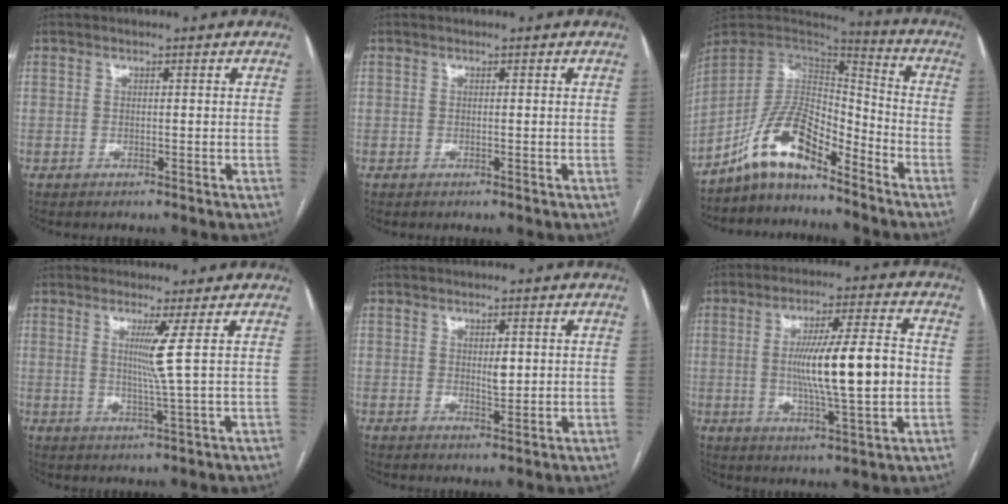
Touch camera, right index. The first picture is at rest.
{"total": 0.0}
{"total": 11.8, "force": [-8.7, 3.8, 7.0], "torque": [-0.130, 0.031, -0.160]}
{"total": 4.1, "force": [1.1, -1.8, 3.5], "torque": [-0.069, -0.011, 0.024]}
{"total": 2.0, "force": [0.4, 0.8, 1.8], "torque": [-0.028, -0.003, 0.009]}
{"total": 13.4, "force": [-0.4, 1.1, 13.3], "torque": [-0.225, 0.005, -0.006]}